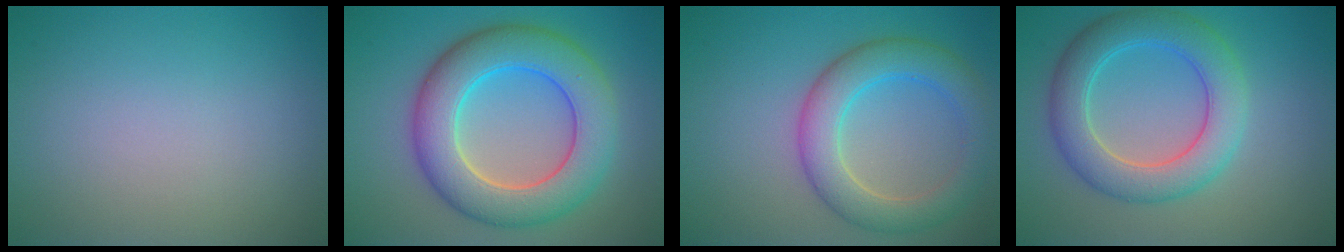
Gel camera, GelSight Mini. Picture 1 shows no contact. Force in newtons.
{"total": 9.0, "press": 9.0, "slide": 0.5}
{"total": 5.6, "press": 5.6, "slide": 0.5}
{"total": 6.1, "press": 6.1, "slide": 0.2}